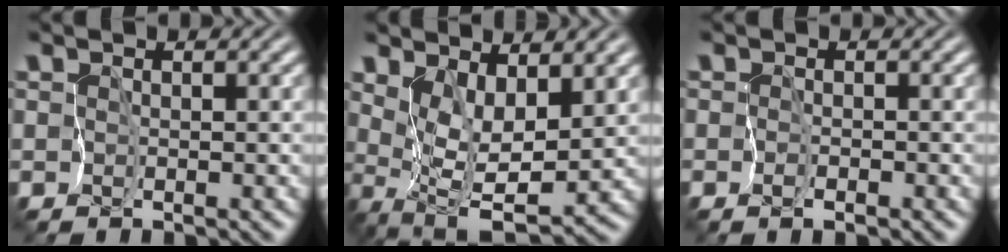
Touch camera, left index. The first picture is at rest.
{"total": 5.4, "force": [2.1, 2.2, 4.4], "torque": [-0.089, -0.015, 0.047]}
{"total": 0.6, "force": [-0.5, 0.2, 0.1], "torque": [-0.002, -0.004, -0.013]}